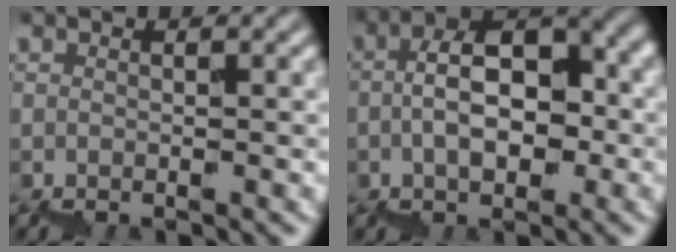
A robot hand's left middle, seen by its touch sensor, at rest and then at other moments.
{"total": 5.7, "force": [0.1, 2.8, 4.9], "torque": [-0.077, 0.030, -0.003]}